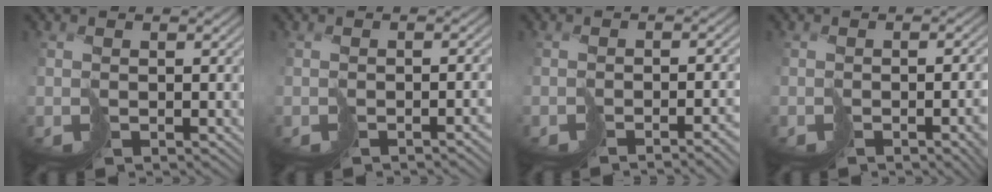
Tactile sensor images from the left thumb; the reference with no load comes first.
{"total": 3.0, "force": [-2.4, 0.8, 1.6], "torque": [-0.012, -0.004, -0.033]}
{"total": 3.8, "force": [-3.4, 0.1, 1.8], "torque": [-0.018, -0.003, -0.049]}
{"total": 5.1, "force": [-2.4, 1.5, 4.3], "torque": [-0.052, -0.019, -0.024]}